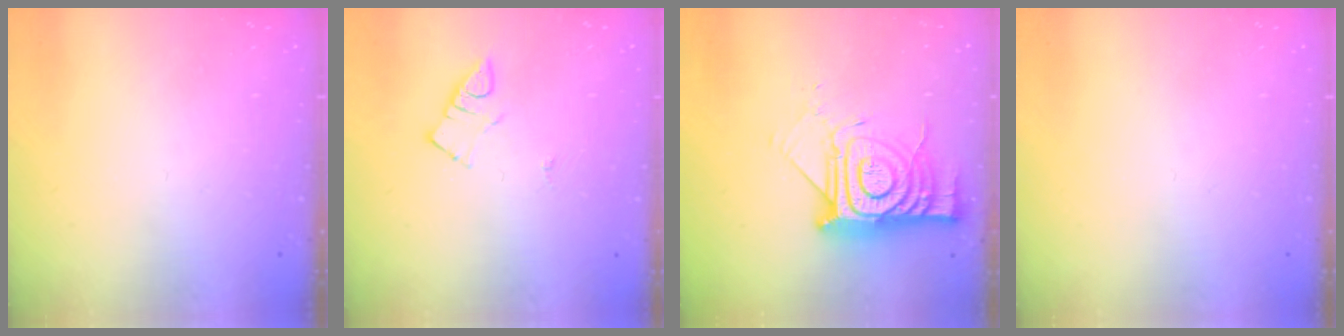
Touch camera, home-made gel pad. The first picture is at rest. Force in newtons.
{"total": 3.8, "press": 3.7, "slide": 0.4}
{"total": 16.3, "press": 16.2, "slide": 1.5}
{"total": 0.0}